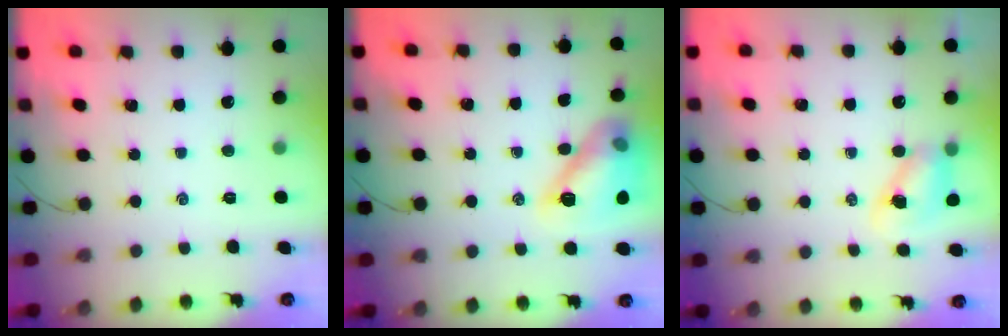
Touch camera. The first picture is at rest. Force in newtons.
{"total": 14.3, "press": 14.2, "slide": 1.1}
{"total": 6.9, "press": 6.9, "slide": 0.8}